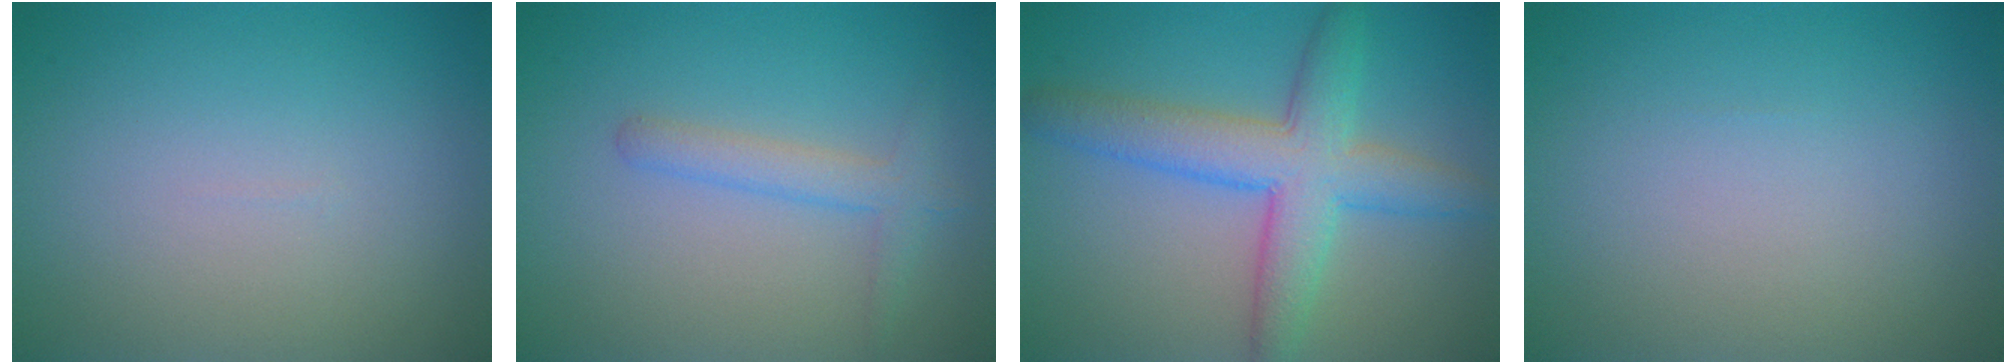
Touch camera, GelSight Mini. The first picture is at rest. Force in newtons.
{"total": 2.1, "press": 2.1, "slide": 0.1}
{"total": 6.2, "press": 6.2, "slide": 0.2}
{"total": 0.0}